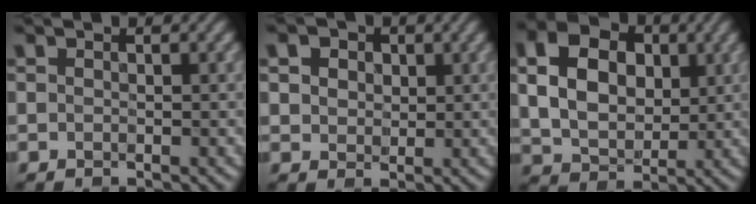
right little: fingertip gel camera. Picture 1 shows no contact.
{"total": 5.2, "force": [2.3, 3.8, 2.6], "torque": [-0.078, 0.010, 0.032]}
{"total": 8.5, "force": [1.5, 6.3, 5.5], "torque": [-0.127, 0.020, 0.023]}